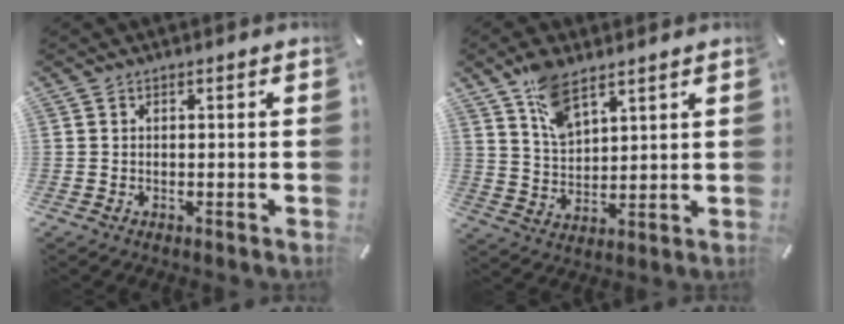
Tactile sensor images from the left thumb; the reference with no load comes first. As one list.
[{"total": 9.0, "force": [6.5, 3.9, 4.9], "torque": [-0.105, -0.022, 0.122]}]